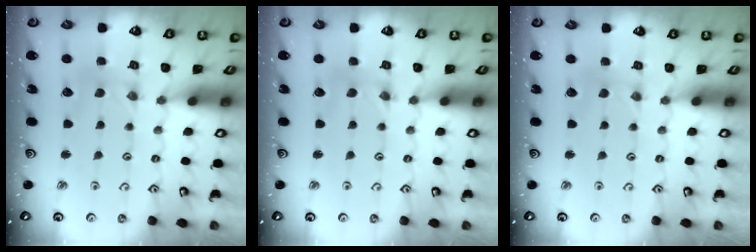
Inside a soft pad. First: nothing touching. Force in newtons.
{"total": 1.3, "press": 1.3, "slide": 0.3}
{"total": 0.0}